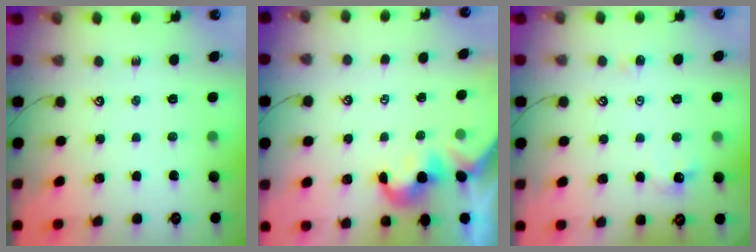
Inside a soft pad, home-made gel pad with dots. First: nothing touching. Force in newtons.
{"total": 1.1, "press": 1.1, "slide": 0.3}
{"total": 1.3, "press": 1.2, "slide": 0.5}